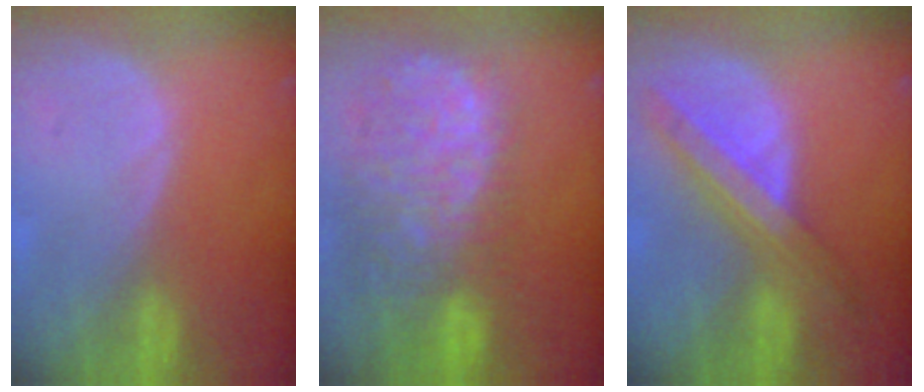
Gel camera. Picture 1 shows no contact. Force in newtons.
{"total": 13.5, "press": 11.1, "slide": 7.6}
{"total": 8.1, "press": 7.2, "slide": 3.7}